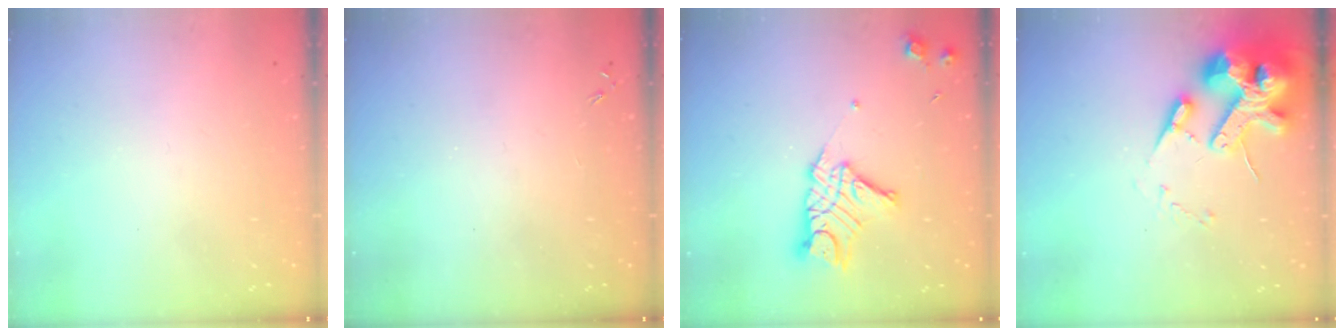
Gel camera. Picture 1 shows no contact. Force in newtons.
{"total": 0.0}
{"total": 11.9, "press": 11.9, "slide": 1.2}
{"total": 18.7, "press": 18.5, "slide": 3.0}